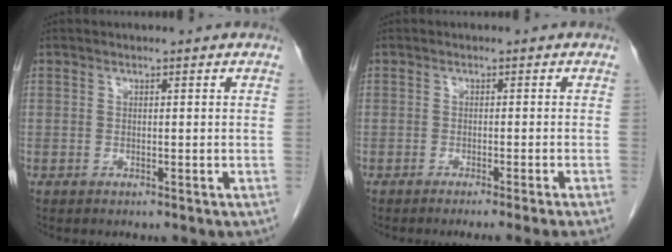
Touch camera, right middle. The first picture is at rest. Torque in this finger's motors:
{"motor_torque": [0.45, -0.43, 0.08, 0.04]}